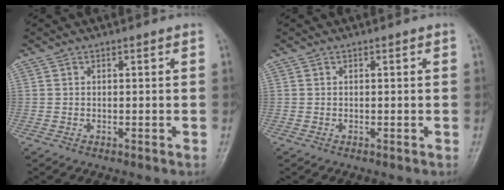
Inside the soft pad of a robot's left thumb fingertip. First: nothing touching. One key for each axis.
{"total": 0.0}